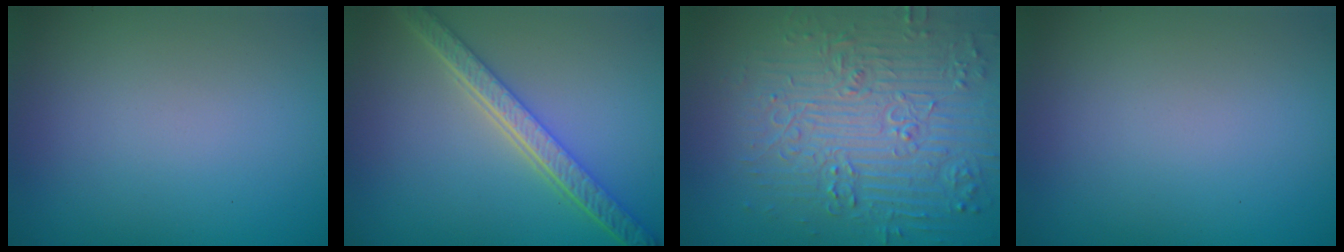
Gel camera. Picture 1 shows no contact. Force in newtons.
{"total": 5.3, "press": 4.0, "slide": 3.4}
{"total": 8.0, "press": 6.2, "slide": 5.0}
{"total": 0.0}